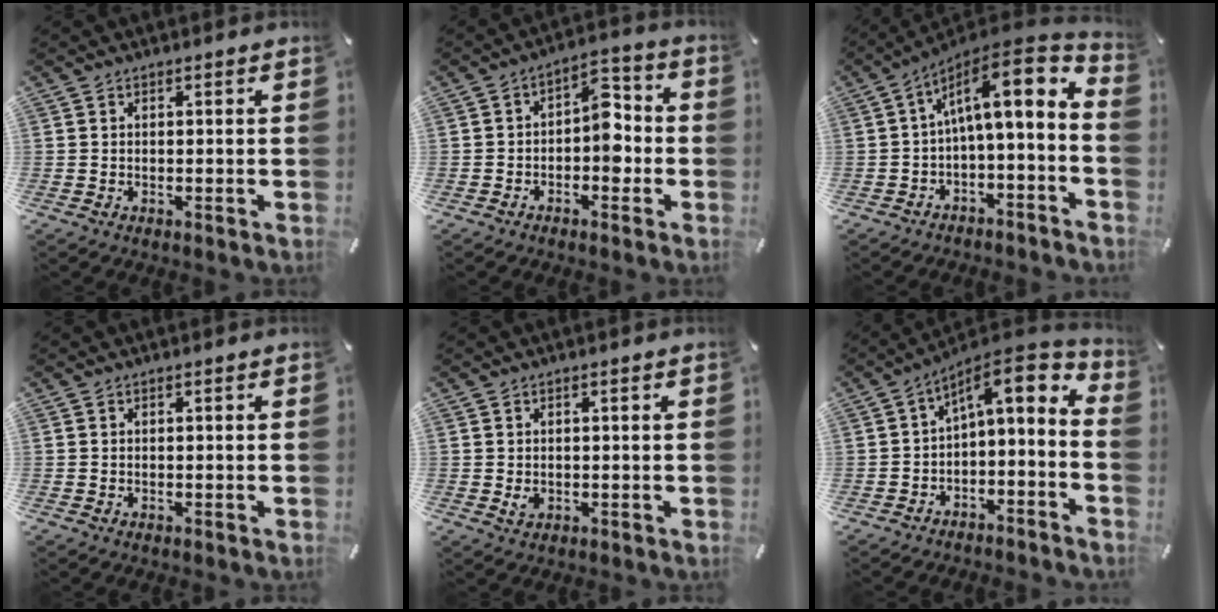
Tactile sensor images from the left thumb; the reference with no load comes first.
{"total": 7.9, "force": [-1.7, 4.9, 5.9], "torque": [-0.079, 0.013, -0.033]}
{"total": 12.6, "force": [2.9, 4.1, 11.5], "torque": [-0.165, -0.025, 0.043]}
{"total": 0.0}
{"total": 1.5, "force": [0.0, 1.2, 0.9], "torque": [-0.010, 0.000, -0.003]}
{"total": 7.5, "force": [2.4, 3.2, 6.4], "torque": [-0.092, -0.028, 0.037]}